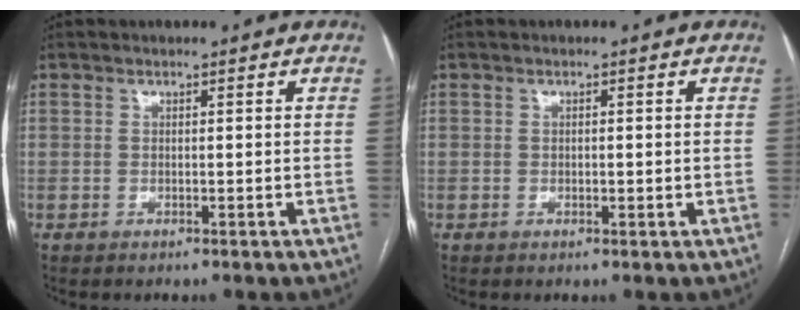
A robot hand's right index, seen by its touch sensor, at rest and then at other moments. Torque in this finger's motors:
{"motor_torque": [-0.12, 0.11, -0.03, 0.00]}